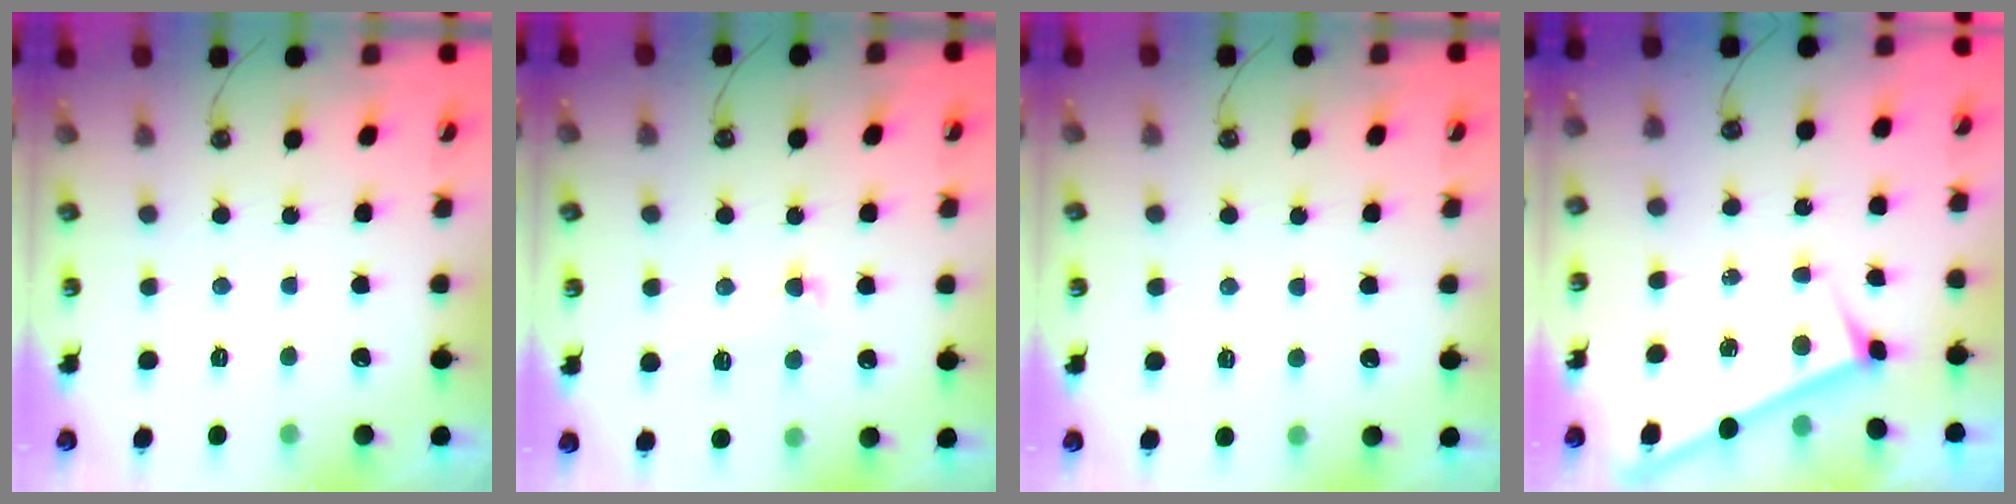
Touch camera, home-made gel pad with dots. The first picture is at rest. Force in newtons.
{"total": 1.5, "press": 0.3, "slide": 1.5}
{"total": 2.9, "press": 2.9, "slide": 0.3}
{"total": 3.1, "press": 3.1, "slide": 0.3}